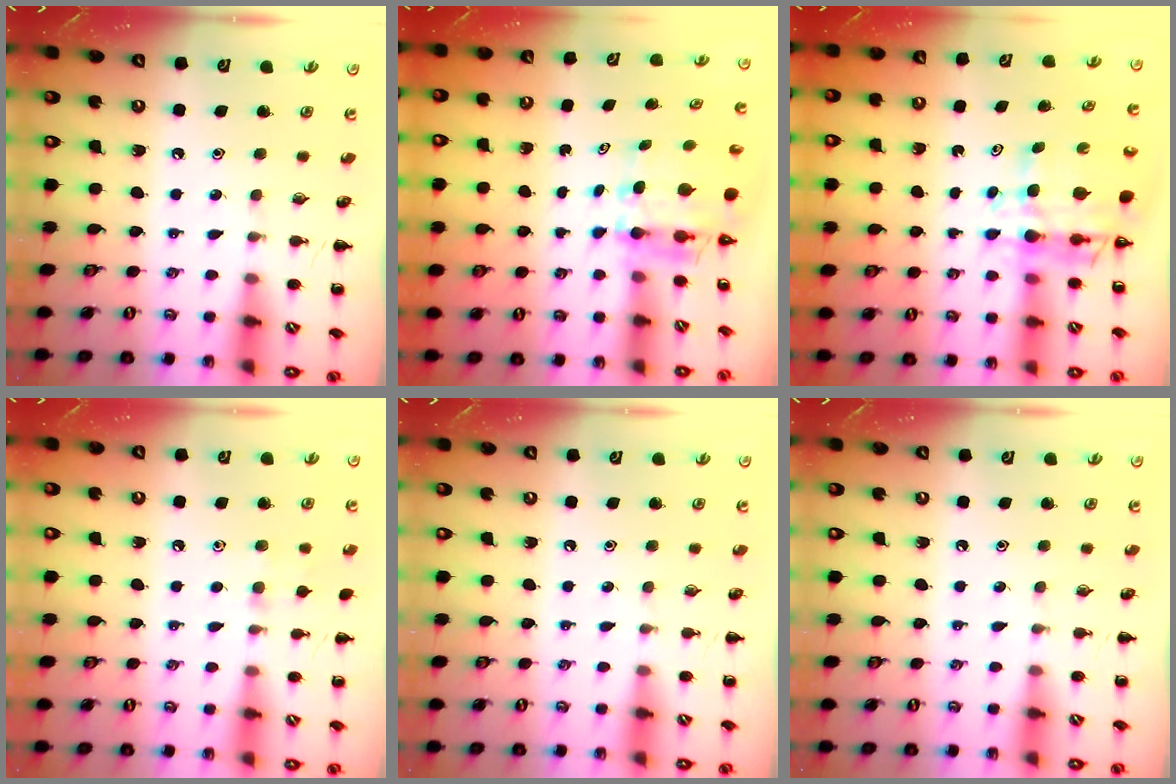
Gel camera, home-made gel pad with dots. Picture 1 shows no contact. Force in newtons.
{"total": 4.9, "press": 4.5, "slide": 1.9}
{"total": 9.1, "press": 8.5, "slide": 3.2}
{"total": 6.1, "press": 5.8, "slide": 1.9}
{"total": 0.0}
{"total": 0.0}